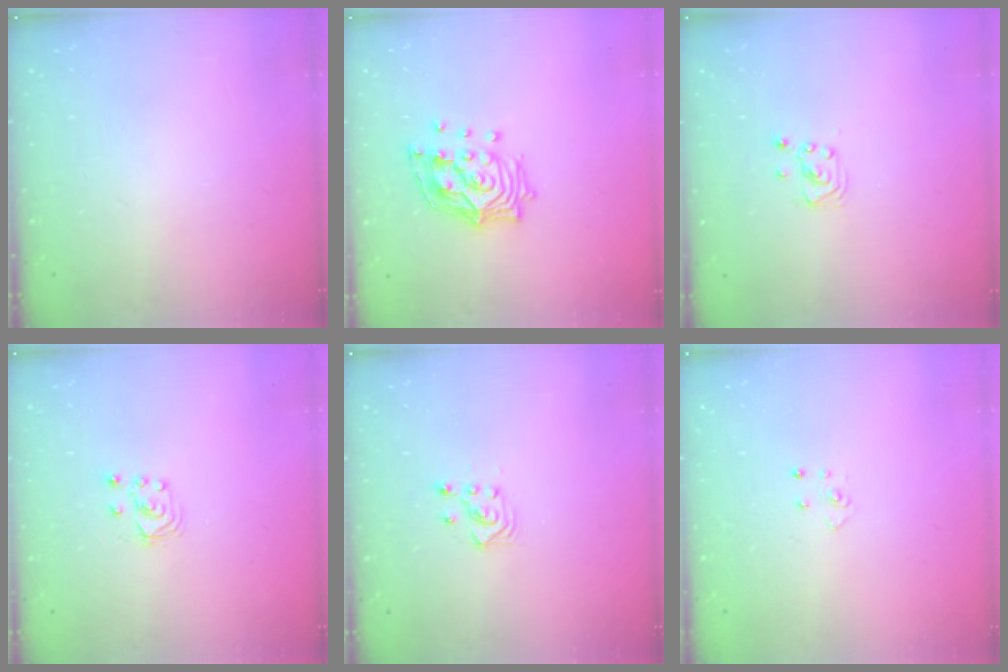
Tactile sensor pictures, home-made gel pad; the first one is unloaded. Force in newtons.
{"total": 14.1, "press": 14.0, "slide": 1.8}
{"total": 2.2, "press": 2.2, "slide": 0.2}
{"total": 3.5, "press": 3.5, "slide": 0.4}
{"total": 3.4, "press": 3.3, "slide": 0.9}
{"total": 2.6, "press": 2.6, "slide": 0.3}